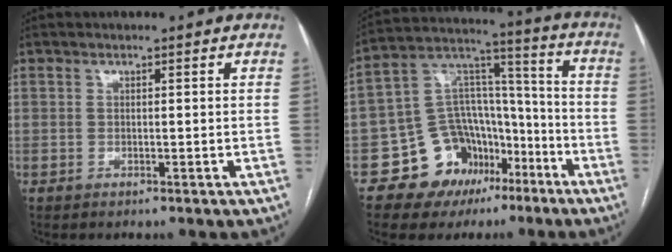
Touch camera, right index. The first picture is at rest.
{"total": 14.5, "force": [-7.6, 11.0, 5.5], "torque": [-0.085, 0.077, -0.112]}